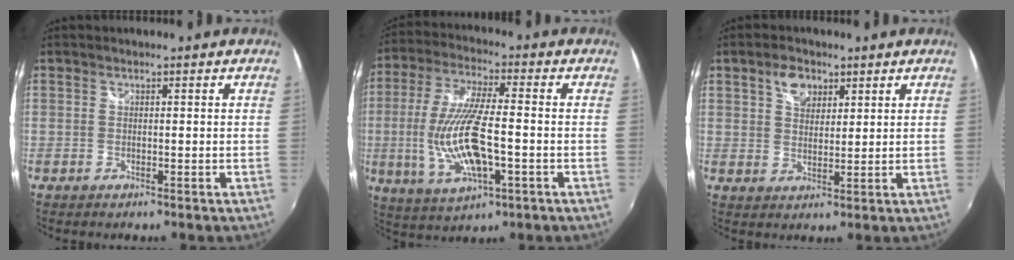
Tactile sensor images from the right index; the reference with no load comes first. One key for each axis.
{"total": 15.2, "fx": -3.0, "fy": 4.7, "fz": 14.1, "tx": -0.287, "ty": -0.014, "tz": -0.047}
{"total": 5.0, "fx": 2.8, "fy": 3.2, "fz": 2.7, "tx": -0.040, "ty": 0.010, "tz": 0.050}